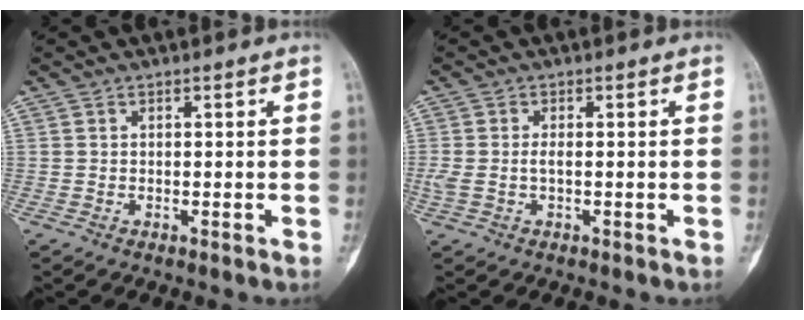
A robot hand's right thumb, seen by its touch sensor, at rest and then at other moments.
{"total": 3.0, "force": [-0.3, 1.3, 2.7], "torque": [-0.078, 0.005, -0.004]}